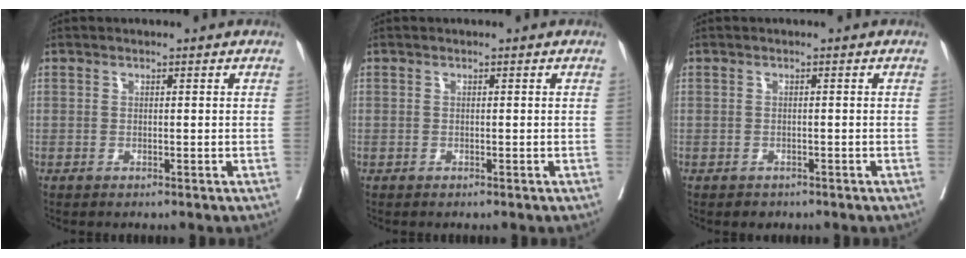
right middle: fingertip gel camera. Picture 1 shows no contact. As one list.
[{"total": 0.0}, {"total": 1.5, "force": [-1.2, 1.0, 0.2], "torque": [-0.006, 0.000, -0.016]}]